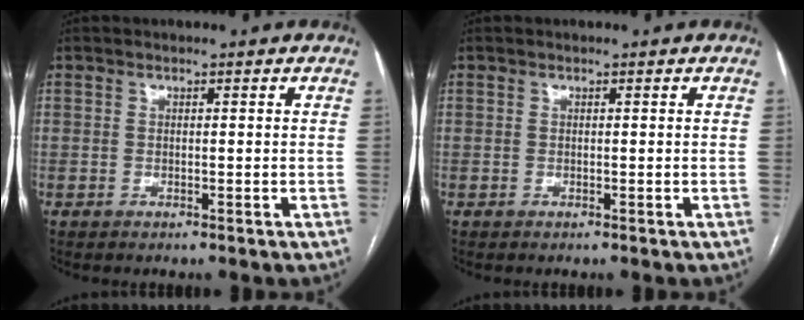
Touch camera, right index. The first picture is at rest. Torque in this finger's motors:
{"motor_torque": [0.00, 0.00, 0.00, 0.01]}